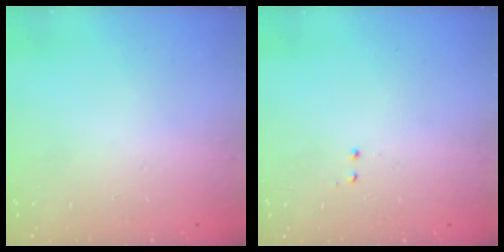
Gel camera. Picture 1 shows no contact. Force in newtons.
{"total": 0.5, "press": 0.5, "slide": 0.3}